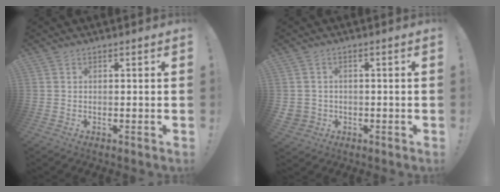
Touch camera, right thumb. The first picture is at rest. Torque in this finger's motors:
{"motor_torque": [0.04, 0.17, -0.12, -0.18, -0.03]}